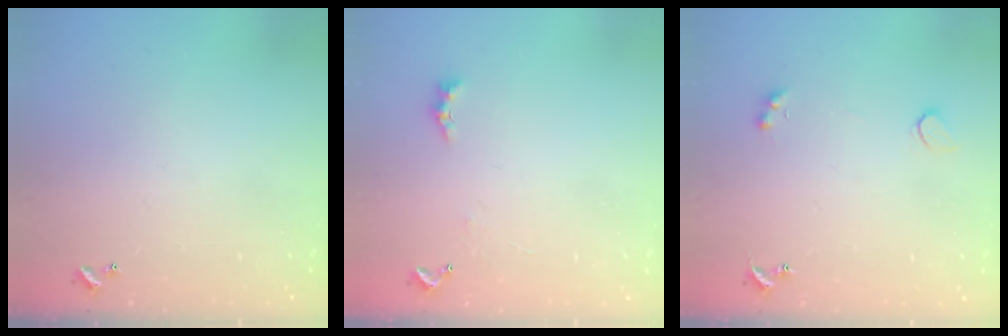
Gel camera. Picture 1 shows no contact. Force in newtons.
{"total": 2.0, "press": 1.9, "slide": 0.6}
{"total": 2.1, "press": 1.9, "slide": 1.0}